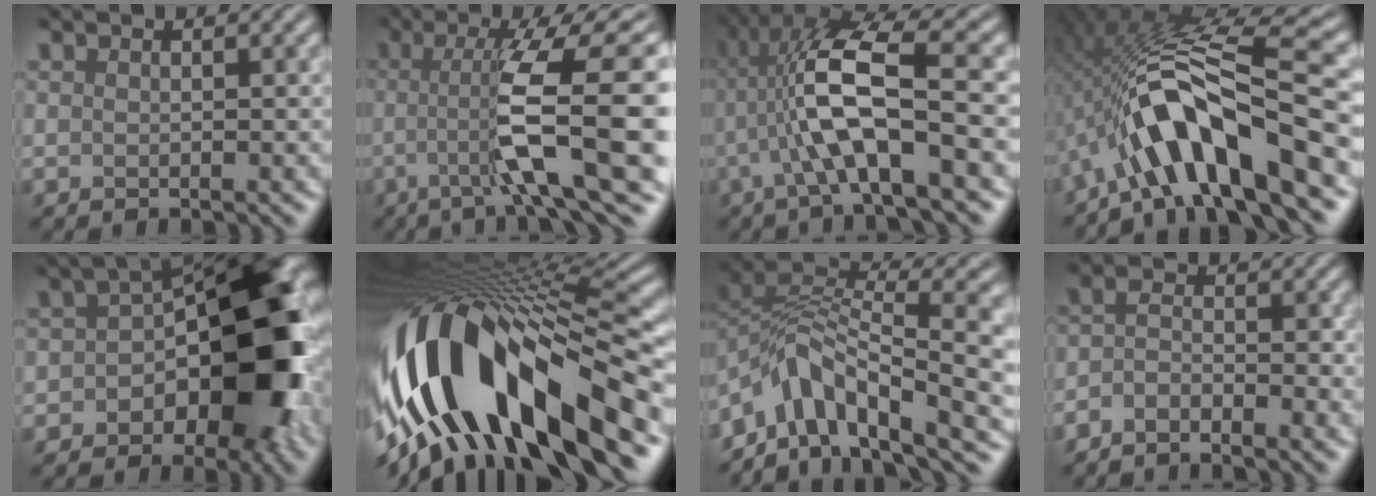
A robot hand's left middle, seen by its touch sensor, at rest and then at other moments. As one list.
[{"total": 10.0, "force": [-1.8, 1.2, 9.8], "torque": [-0.161, 0.012, -0.011]}, {"total": 7.4, "force": [-1.1, 1.5, 7.2], "torque": [-0.160, 0.013, -0.004]}, {"total": 10.3, "force": [-4.8, 2.1, 8.8], "torque": [-0.151, 0.016, -0.067]}, {"total": 11.9, "force": [-3.4, 6.3, 9.5], "torque": [-0.110, 0.004, -0.048]}, {"total": 14.7, "force": [-3.9, 5.8, 12.9], "torque": [-0.245, 0.006, -0.040]}, {"total": 9.3, "force": [-3.6, 4.4, 7.3], "torque": [-0.143, 0.016, -0.055]}, {"total": 2.6, "force": [-2.6, 0.0, 0.4], "torque": [-0.029, -0.001, -0.038]}]